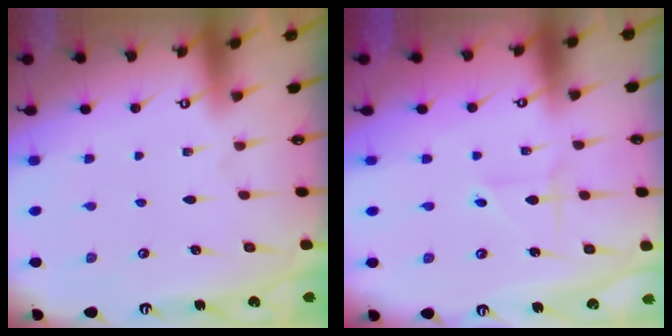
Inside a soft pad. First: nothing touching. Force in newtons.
{"total": 2.3, "press": 2.3, "slide": 0.1}